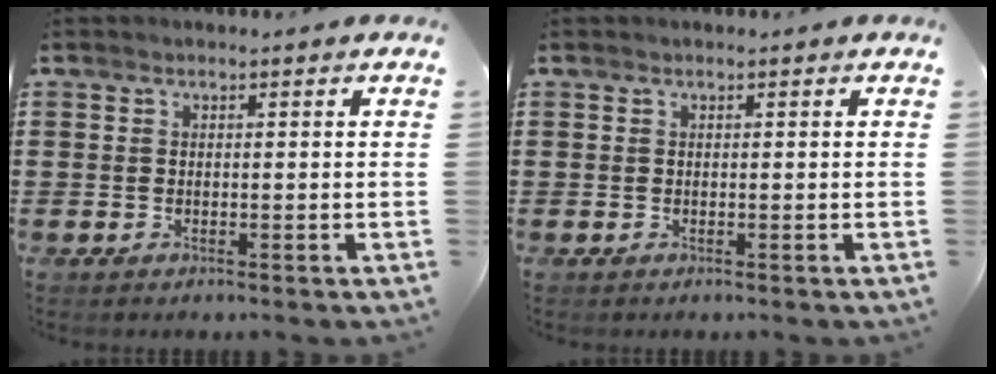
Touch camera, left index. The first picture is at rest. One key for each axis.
{"total": 0.0}